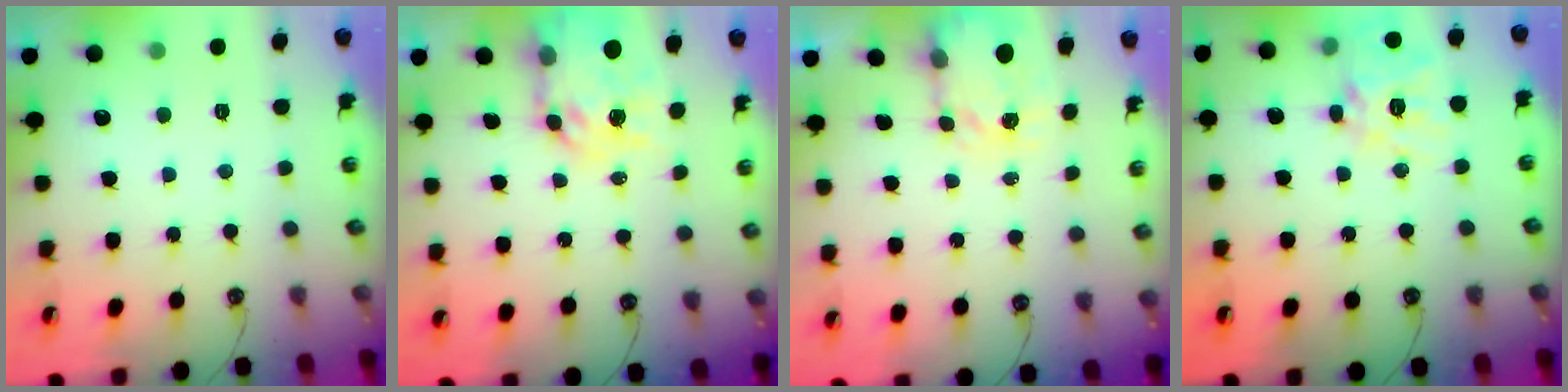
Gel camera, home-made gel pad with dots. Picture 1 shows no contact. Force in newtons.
{"total": 12.3, "press": 12.3, "slide": 1.0}
{"total": 3.7, "press": 3.7, "slide": 0.4}
{"total": 15.4, "press": 15.2, "slide": 2.1}